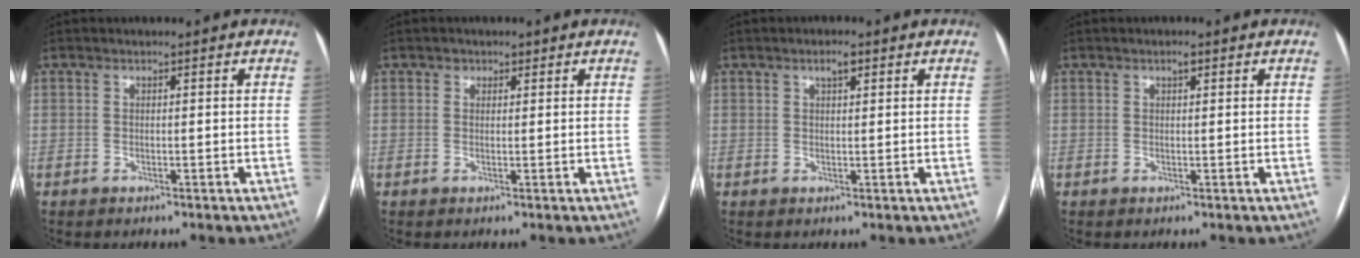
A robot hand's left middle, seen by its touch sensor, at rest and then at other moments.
{"total": 1.2, "force": [0.7, 1.0, 0.2], "torque": [0.003, -0.003, 0.006]}
{"total": 1.9, "force": [1.1, 0.6, 1.4], "torque": [-0.026, 0.005, 0.017]}
{"total": 0.9, "force": [0.5, 0.3, 0.7], "torque": [-0.012, 0.002, 0.008]}